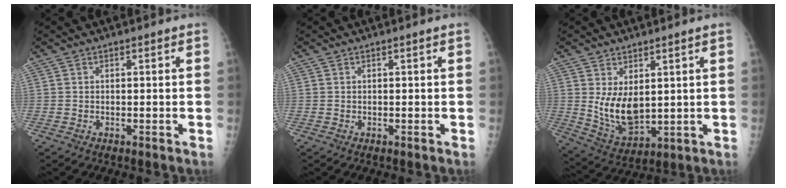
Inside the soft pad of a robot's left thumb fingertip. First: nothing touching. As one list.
[{"total": 0.0}, {"total": 8.8, "force": [1.8, 4.6, 7.3], "torque": [-0.117, -0.028, 0.056]}]